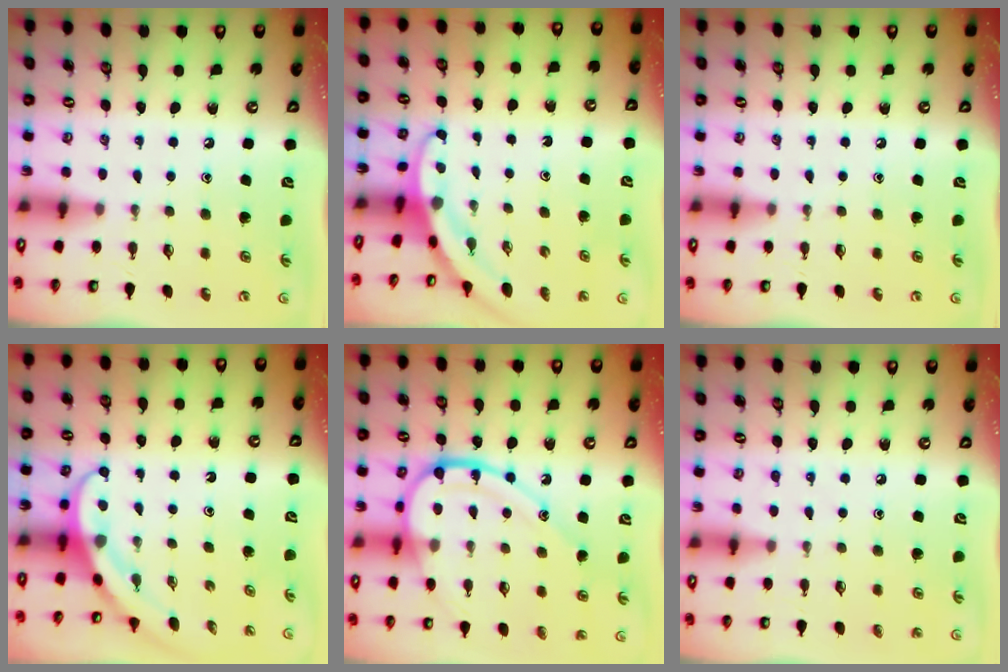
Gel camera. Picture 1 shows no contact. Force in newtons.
{"total": 2.9, "press": 2.9, "slide": 0.2}
{"total": 0.0}
{"total": 3.8, "press": 3.8, "slide": 0.3}
{"total": 15.3, "press": 15.2, "slide": 1.6}
{"total": 5.2, "press": 5.1, "slide": 0.6}